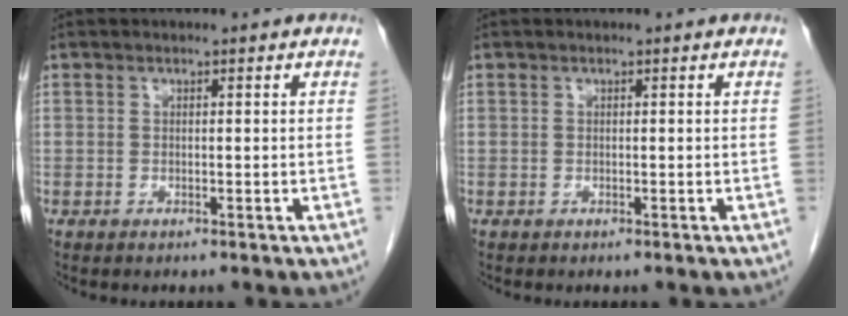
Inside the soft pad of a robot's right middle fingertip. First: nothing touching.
{"total": 0.0}